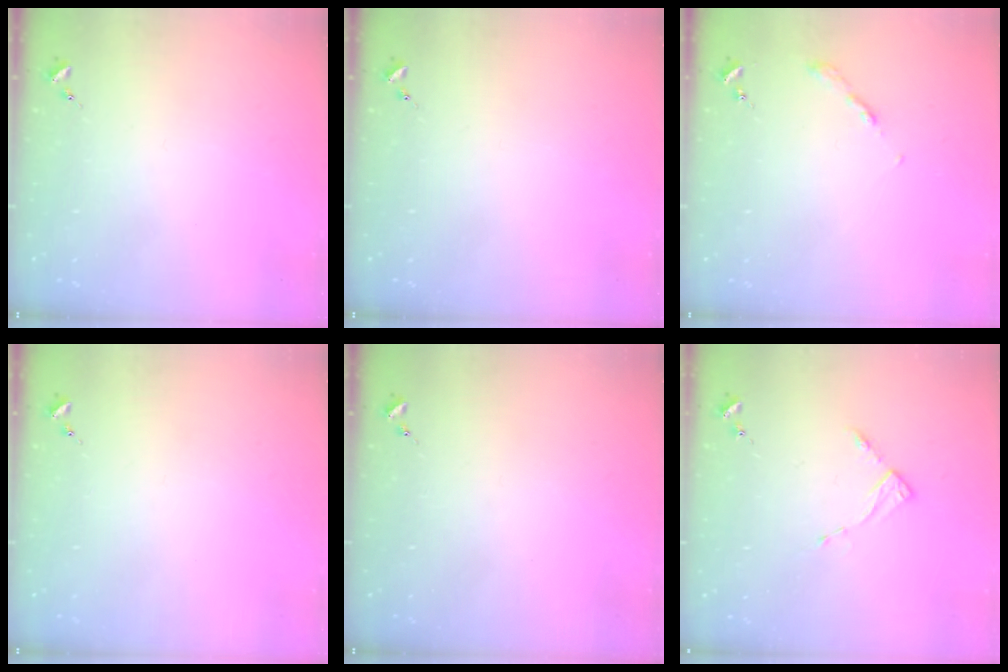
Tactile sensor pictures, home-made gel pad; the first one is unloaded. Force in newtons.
{"total": 0.0}
{"total": 2.7, "press": 2.6, "slide": 0.3}
{"total": 0.0}
{"total": 0.0}
{"total": 2.8, "press": 2.8, "slide": 0.4}